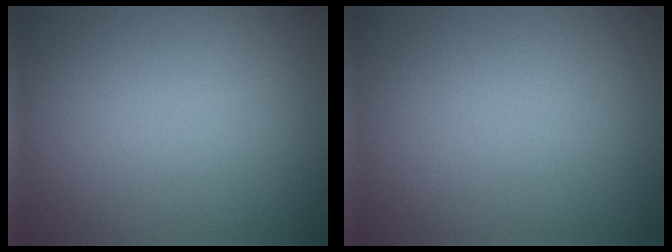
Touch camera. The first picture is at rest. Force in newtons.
{"total": 0.0}